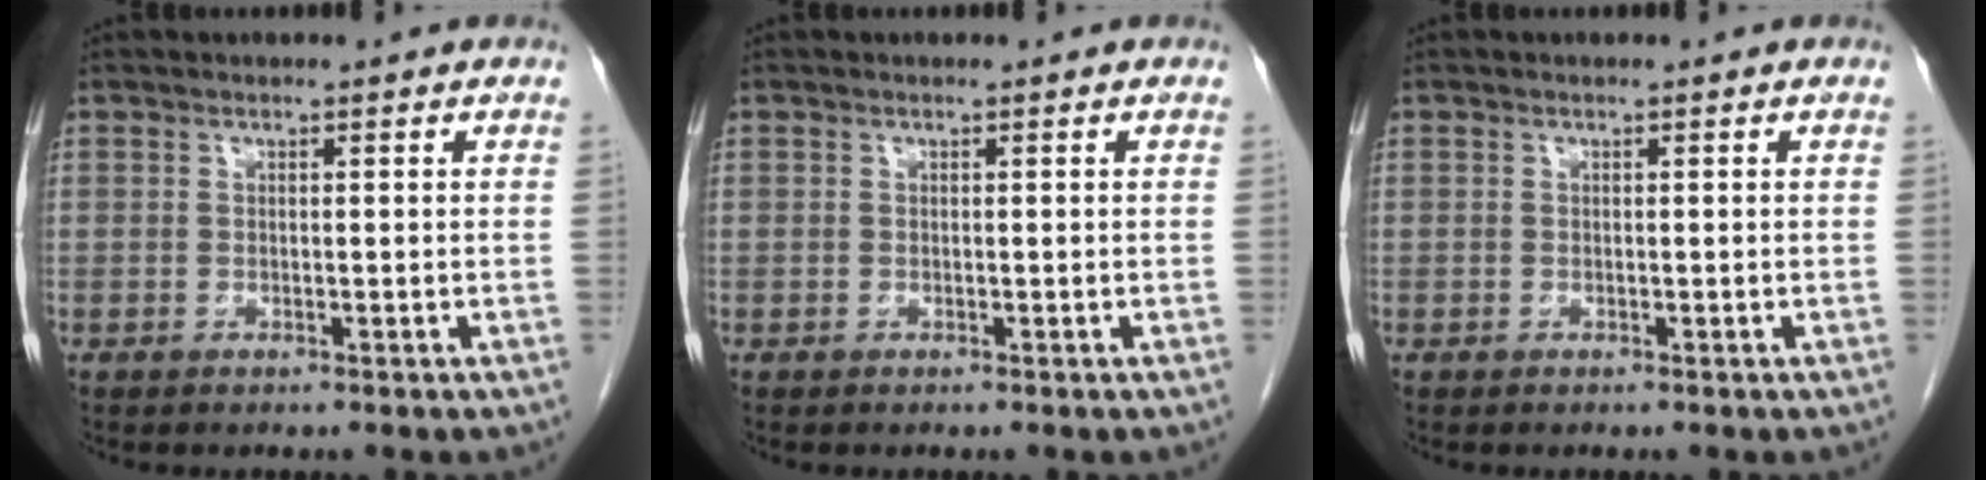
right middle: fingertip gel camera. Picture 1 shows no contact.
{"total": 0.0}
{"total": 0.0}